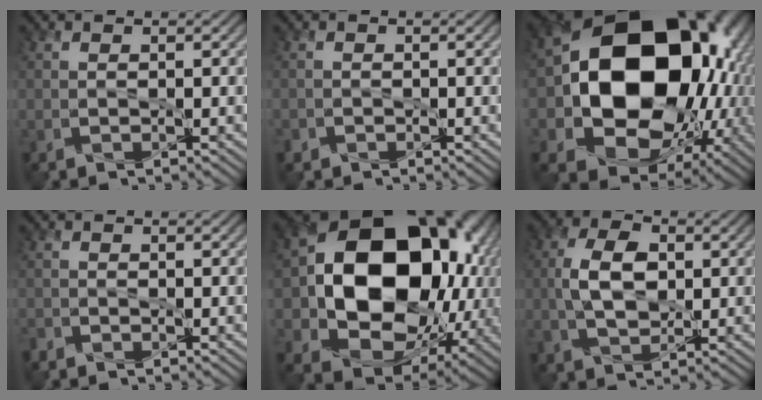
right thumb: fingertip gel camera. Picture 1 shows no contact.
{"total": 0.9, "force": [-0.7, 0.6, 0.0], "torque": [0.001, -0.004, -0.016]}
{"total": 21.6, "force": [0.9, 17.0, 13.3], "torque": [-0.267, -0.054, 0.051]}
{"total": 1.0, "force": [-1.0, 0.2, 0.1], "torque": [-0.003, -0.004, -0.024]}
{"total": 19.7, "force": [0.5, 15.1, 12.6], "torque": [-0.230, -0.041, 0.036]}
{"total": 6.6, "force": [0.3, 4.1, 5.1], "torque": [-0.116, 0.003, 0.000]}